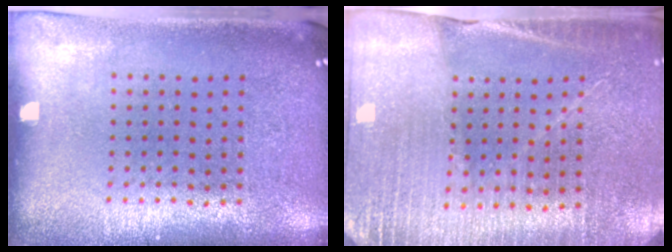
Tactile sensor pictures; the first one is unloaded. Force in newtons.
{"total": 3.1, "press": 3.1, "slide": 0.4}